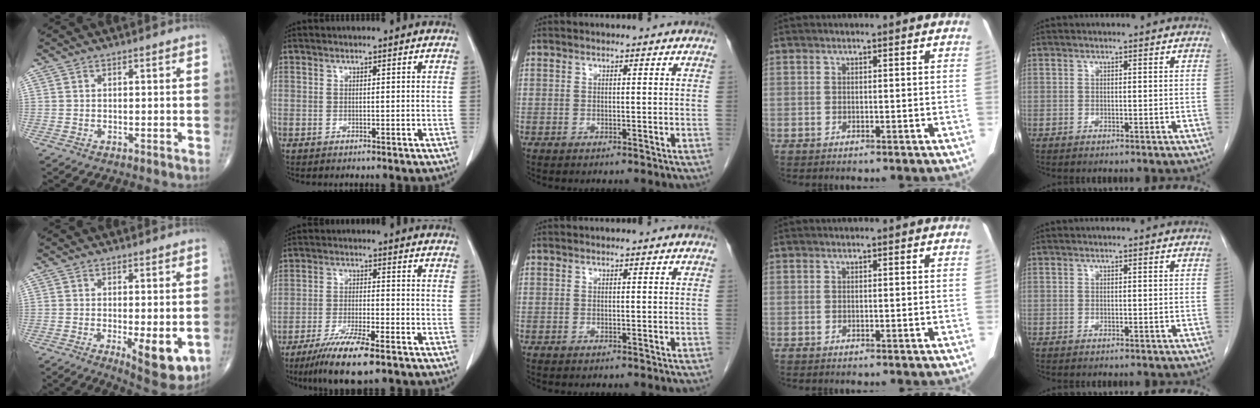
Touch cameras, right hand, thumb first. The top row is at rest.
{"thumb": {"total": 9.4, "force": [-2.2, 3.3, 8.5], "torque": [-0.112, -0.022, -0.025]}, "index": {"total": 9.3, "force": [-6.3, 0.8, 6.8], "torque": [-0.123, -0.024, -0.110]}}